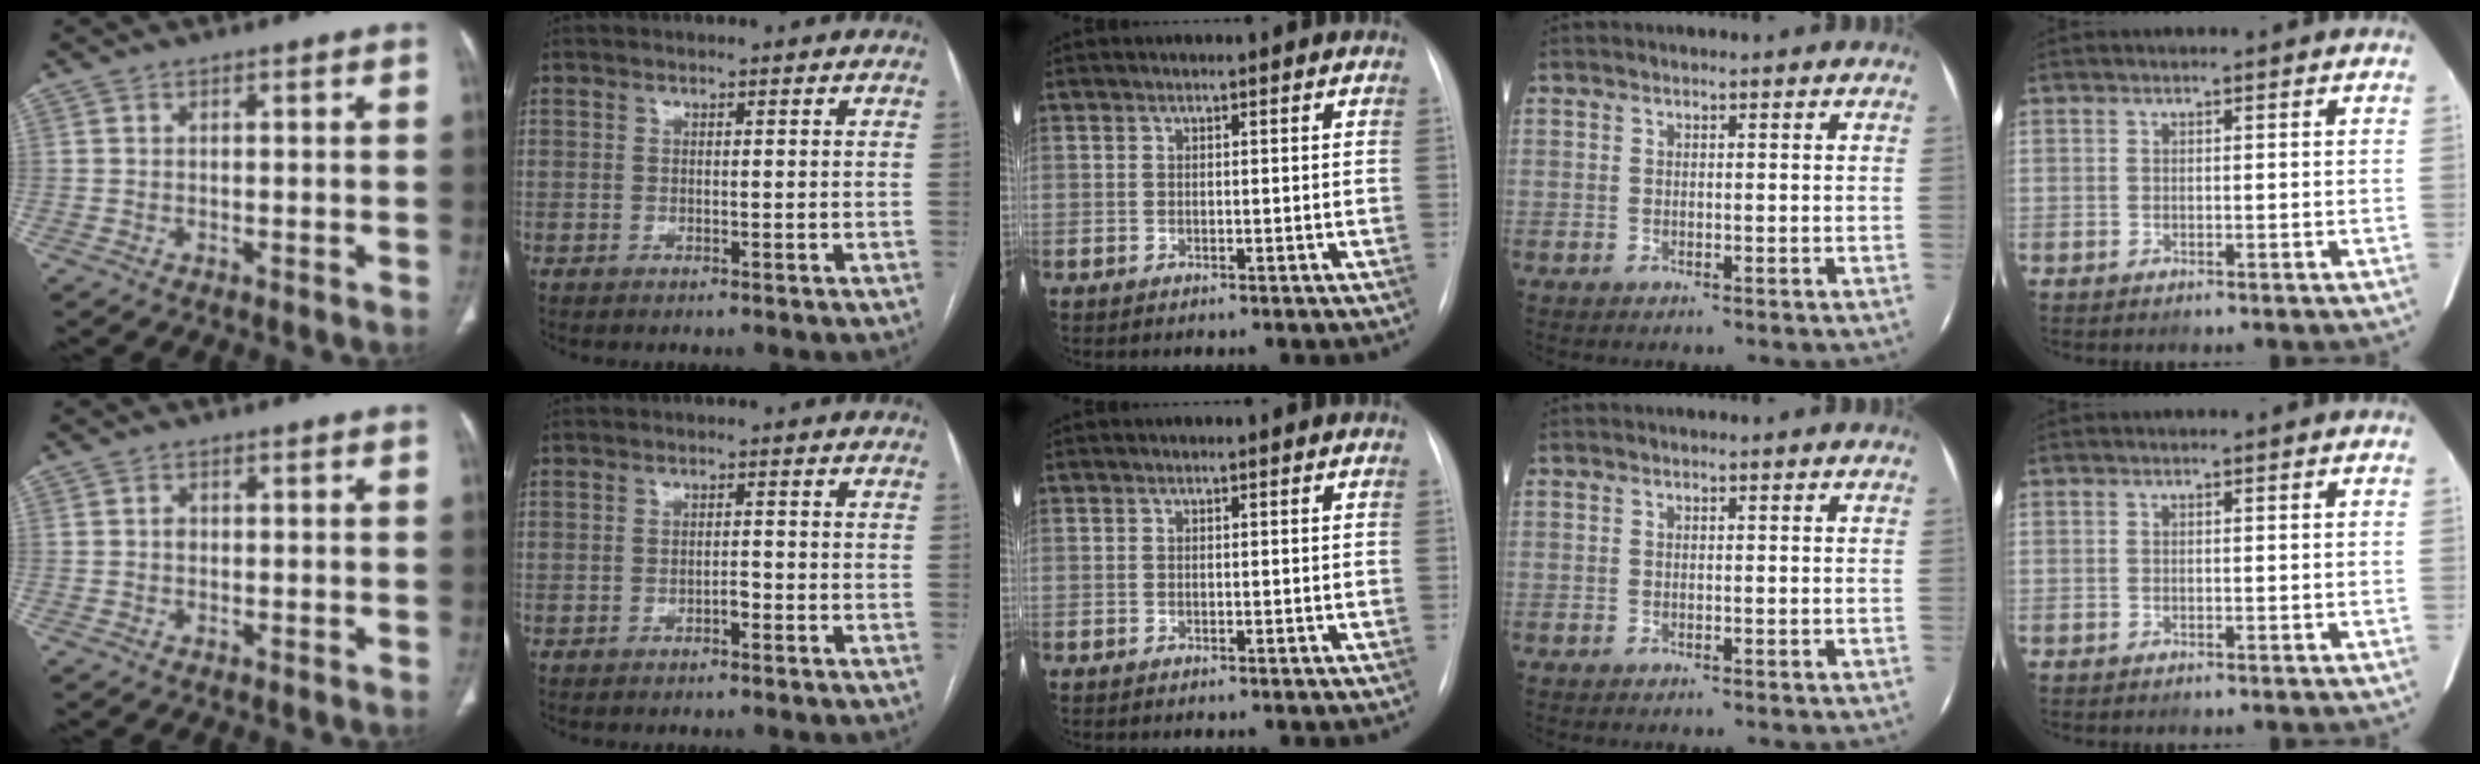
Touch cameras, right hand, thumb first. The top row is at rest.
{"thumb": {"total": 1.0, "force": [0.0, 0.8, 0.6], "torque": [-0.007, 0.003, -0.002]}, "index": {"total": 1.2, "force": [-0.7, 0.4, 0.9], "torque": [-0.013, 0.002, -0.012]}}